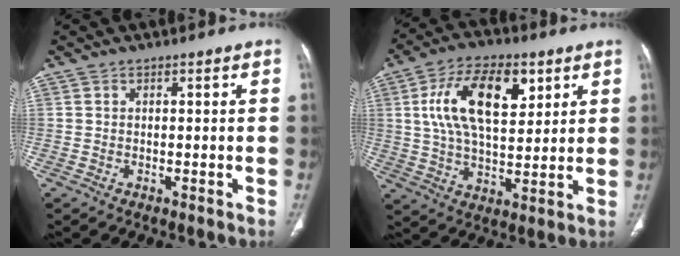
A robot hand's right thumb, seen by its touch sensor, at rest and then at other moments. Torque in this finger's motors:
{"motor_torque": [-0.79, 1.75, 1.70, 0.52, 0.25]}